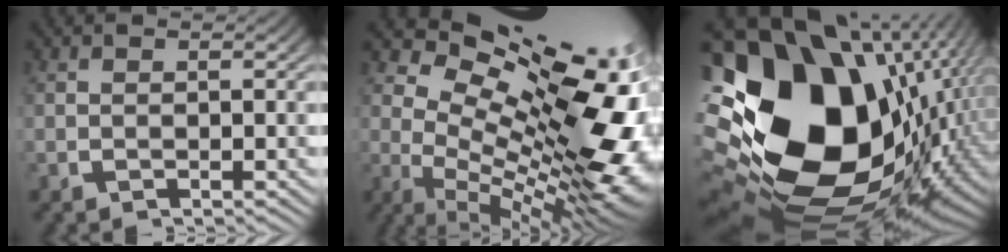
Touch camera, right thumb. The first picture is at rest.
{"total": 21.6, "force": [-0.5, 12.8, 17.4], "torque": [-0.255, -0.059, 0.017]}
{"total": 32.9, "force": [-4.0, 22.4, 23.8], "torque": [-0.419, -0.082, -0.023]}